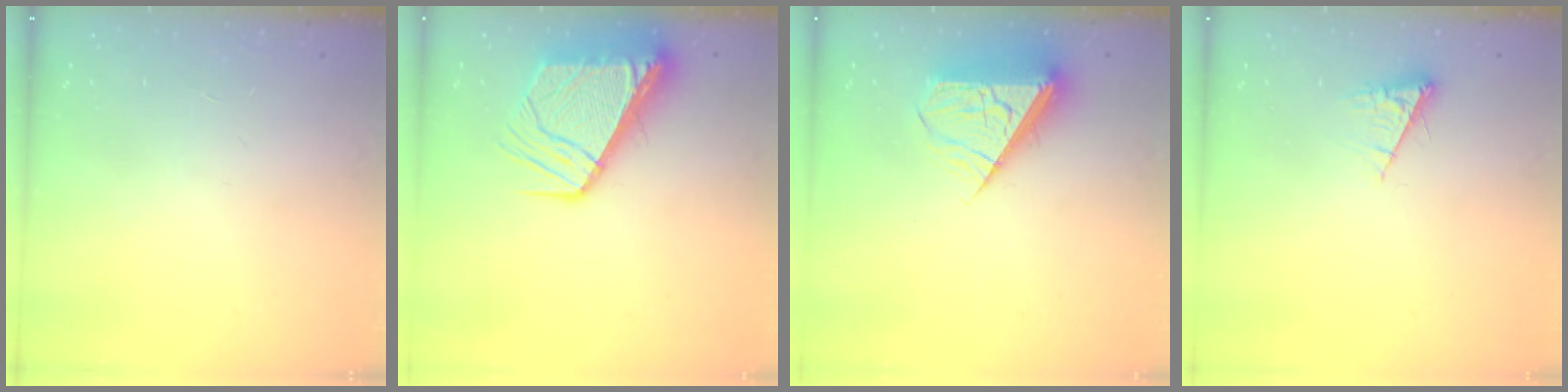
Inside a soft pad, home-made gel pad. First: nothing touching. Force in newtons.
{"total": 14.6, "press": 14.5, "slide": 1.7}
{"total": 8.5, "press": 8.4, "slide": 1.3}
{"total": 4.9, "press": 4.8, "slide": 0.8}